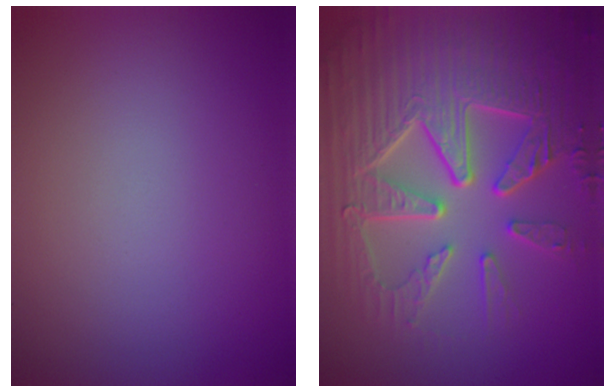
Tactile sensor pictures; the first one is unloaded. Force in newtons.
{"total": 10.1, "press": 6.8, "slide": 7.5}